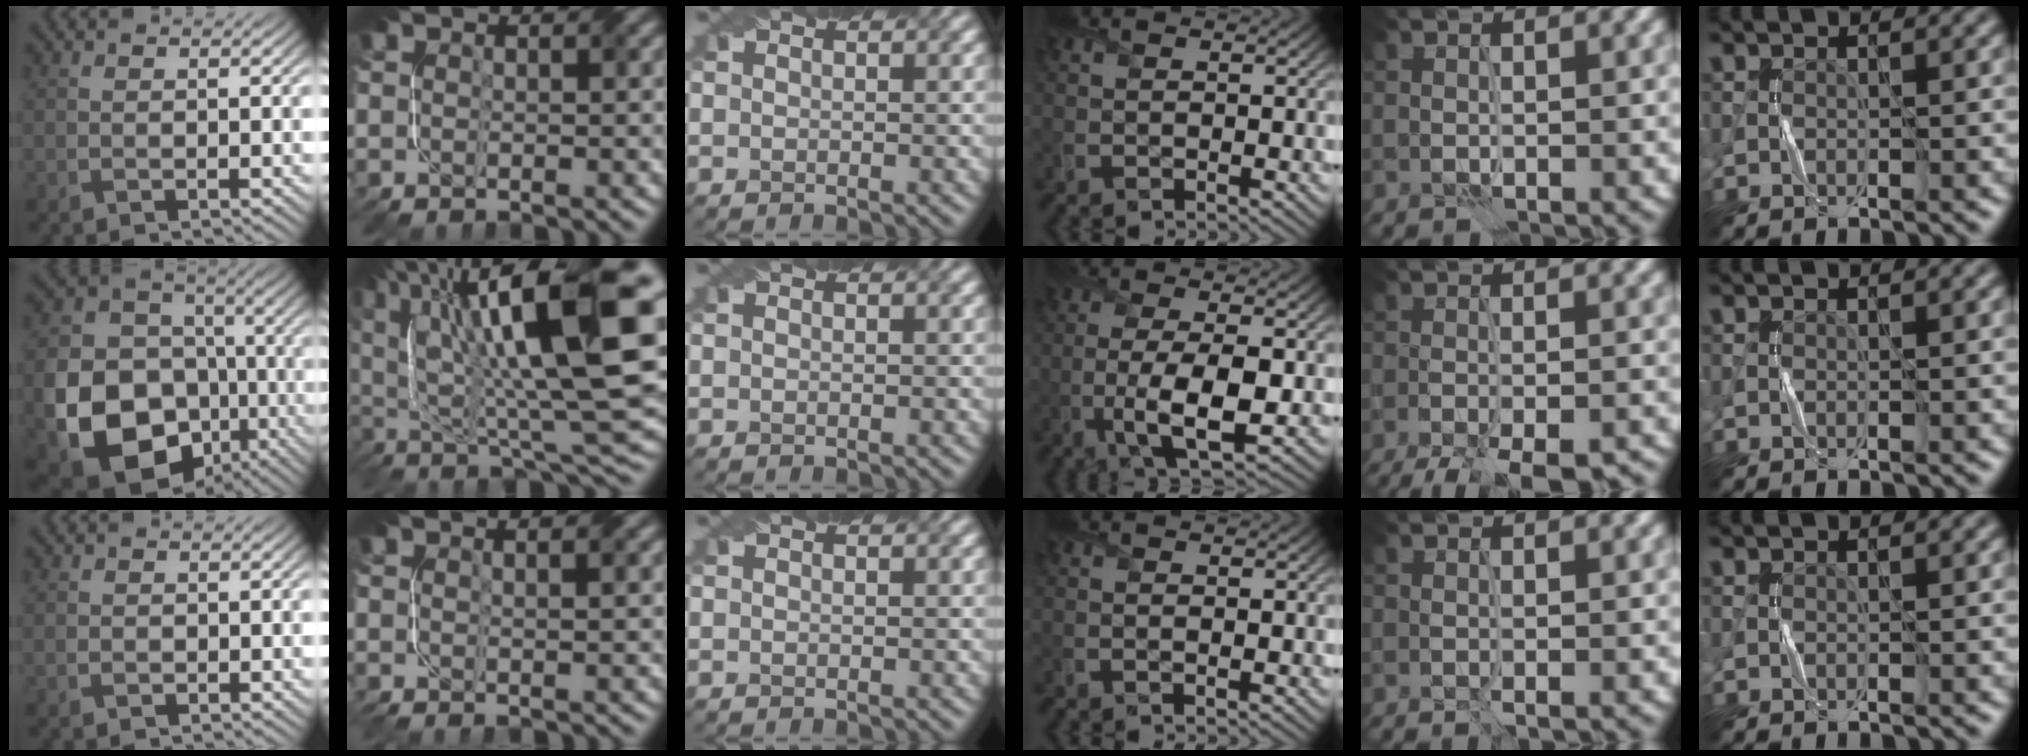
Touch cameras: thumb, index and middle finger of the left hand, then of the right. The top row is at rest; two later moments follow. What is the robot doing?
{"motion": "fold", "object": "napkin"}